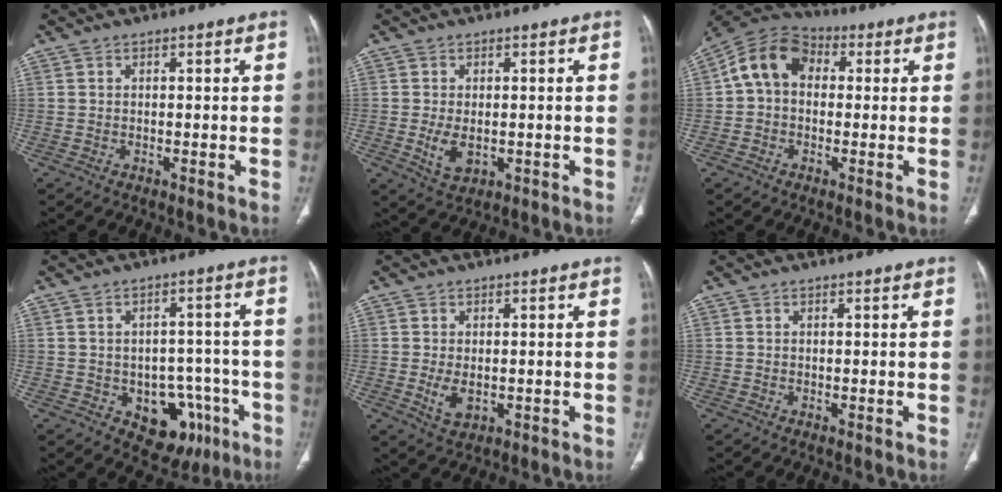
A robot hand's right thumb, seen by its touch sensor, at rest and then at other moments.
{"total": 4.3, "force": [-0.6, 2.6, 3.4], "torque": [-0.063, -0.008, -0.002]}
{"total": 10.5, "force": [1.0, 8.0, 6.8], "torque": [-0.112, 0.033, 0.000]}
{"total": 11.4, "force": [-4.8, 8.0, 6.5], "torque": [-0.039, 0.038, -0.050]}
{"total": 3.7, "force": [-0.5, 2.2, 2.9], "torque": [-0.053, -0.007, 0.000]}
{"total": 0.0}